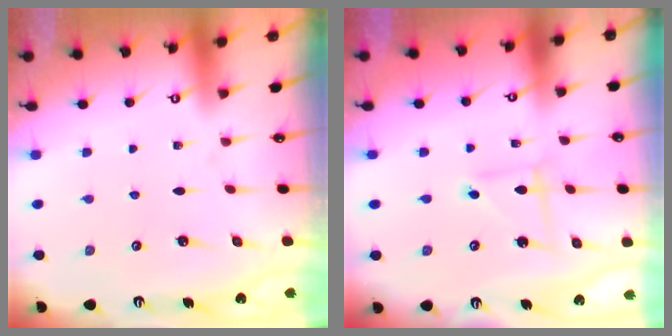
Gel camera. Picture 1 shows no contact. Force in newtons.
{"total": 2.2, "press": 2.2, "slide": 0.3}